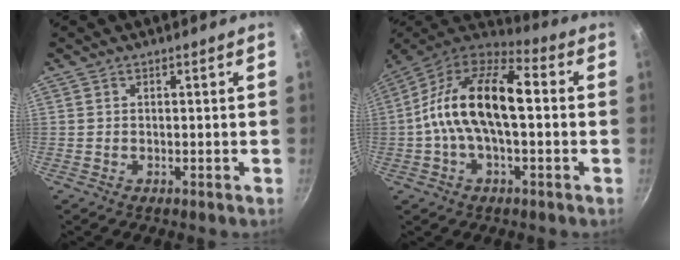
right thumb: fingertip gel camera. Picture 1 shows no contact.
{"total": 18.1, "force": [0.3, 8.7, 15.9], "torque": [-0.292, 0.047, -0.004]}